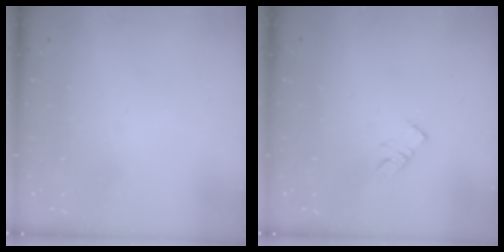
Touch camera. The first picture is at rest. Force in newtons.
{"total": 5.4, "press": 5.4, "slide": 0.1}